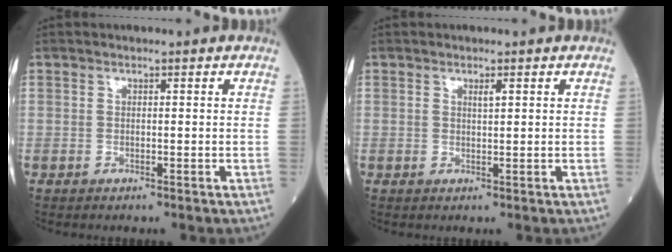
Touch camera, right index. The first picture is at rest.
{"total": 1.2, "force": [0.7, 0.1, 1.0], "torque": [-0.020, -0.003, 0.010]}